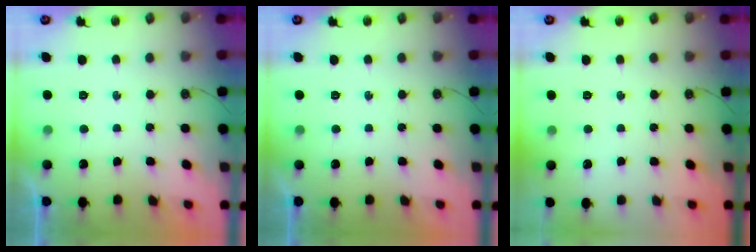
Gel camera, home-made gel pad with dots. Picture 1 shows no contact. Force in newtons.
{"total": 0.0}
{"total": 0.0}